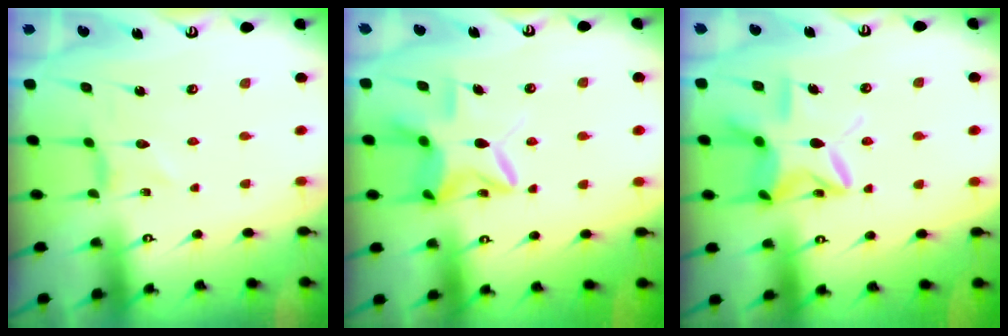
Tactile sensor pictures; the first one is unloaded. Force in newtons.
{"total": 13.3, "press": 13.2, "slide": 1.0}
{"total": 14.1, "press": 14.1, "slide": 1.1}